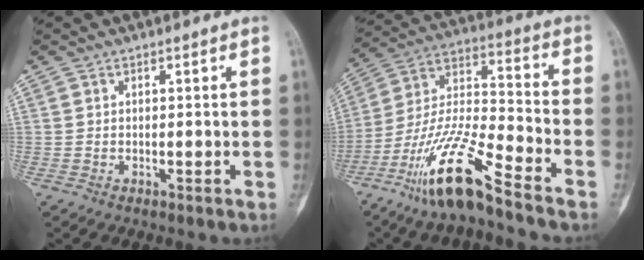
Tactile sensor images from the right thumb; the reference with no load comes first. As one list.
[{"total": 16.9, "force": [-11.4, 2.3, 12.2], "torque": [-0.244, 0.063, -0.213]}]